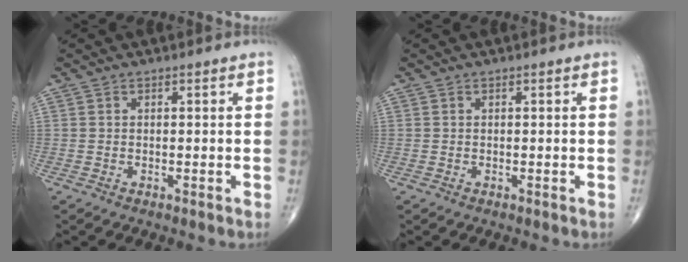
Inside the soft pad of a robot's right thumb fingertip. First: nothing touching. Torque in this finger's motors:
{"motor_torque": [0.03, 0.05, -0.01, 0.00, 0.01]}